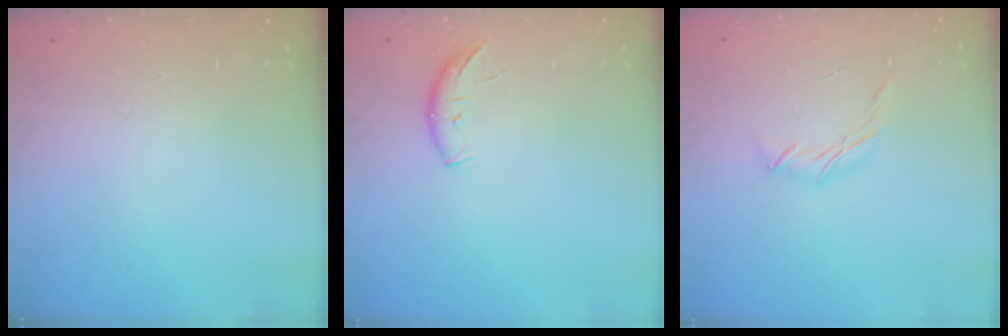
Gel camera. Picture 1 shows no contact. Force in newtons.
{"total": 7.2, "press": 7.1, "slide": 1.3}
{"total": 6.5, "press": 6.5, "slide": 0.9}